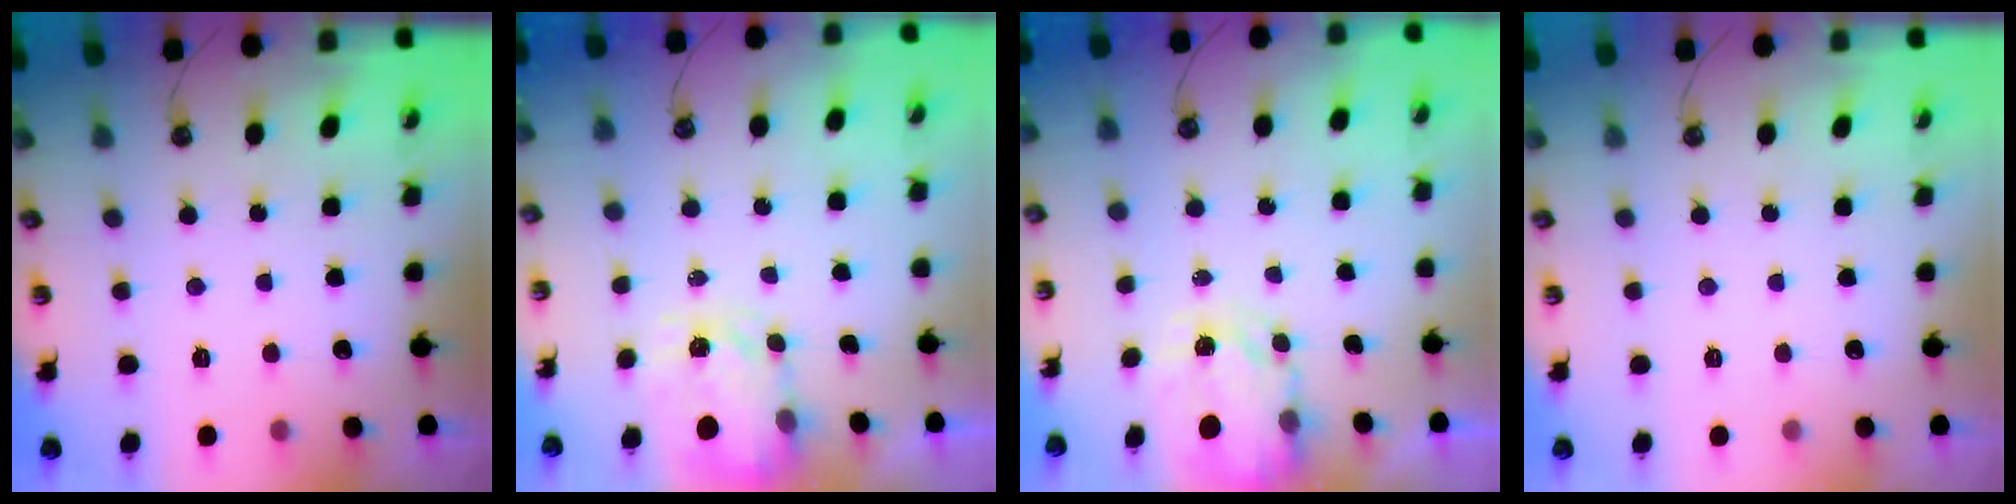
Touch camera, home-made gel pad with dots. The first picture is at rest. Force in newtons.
{"total": 3.6, "press": 3.6, "slide": 0.5}
{"total": 3.8, "press": 3.8, "slide": 0.1}
{"total": 0.0}